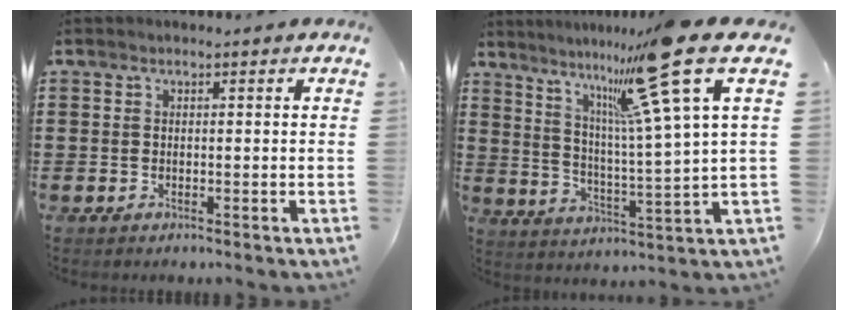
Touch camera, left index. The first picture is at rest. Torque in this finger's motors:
{"motor_torque": [1.16, -0.98, 1.05, 0.21]}